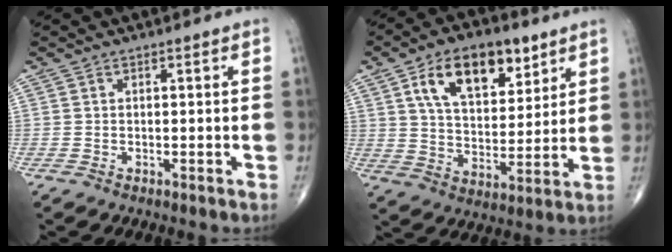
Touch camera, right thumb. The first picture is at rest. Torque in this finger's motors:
{"motor_torque": [1.57, 2.35, 0.98, 0.79, 0.12]}